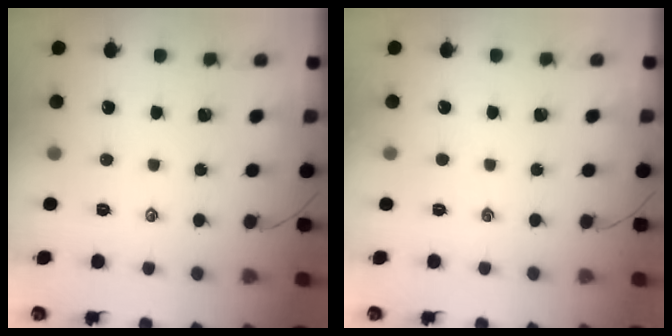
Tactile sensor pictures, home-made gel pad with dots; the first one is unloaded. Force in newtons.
{"total": 0.0}